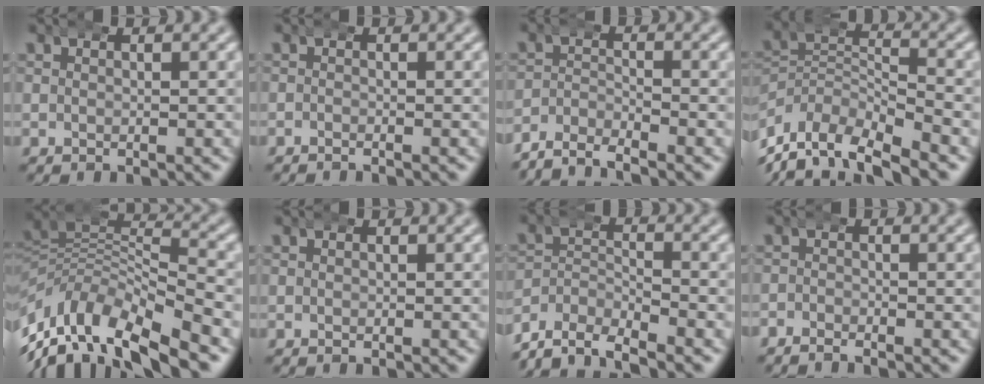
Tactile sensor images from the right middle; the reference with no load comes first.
{"total": 0.6, "force": [-0.6, 0.0, 0.0], "torque": [-0.001, -0.002, -0.014]}
{"total": 4.5, "force": [-4.1, 1.1, 1.2], "torque": [-0.008, -0.003, -0.080]}
{"total": 10.9, "force": [-5.3, 7.2, 6.2], "torque": [-0.123, -0.042, -0.079]}
{"total": 12.5, "force": [-4.2, 9.0, 7.6], "torque": [-0.160, -0.025, -0.072]}
{"total": 0.0}
{"total": 7.4, "force": [-6.4, 3.4, 1.9], "torque": [-0.039, -0.026, -0.110]}
{"total": 1.5, "force": [-1.5, 0.3, -0.1], "torque": [0.004, -0.004, -0.033]}